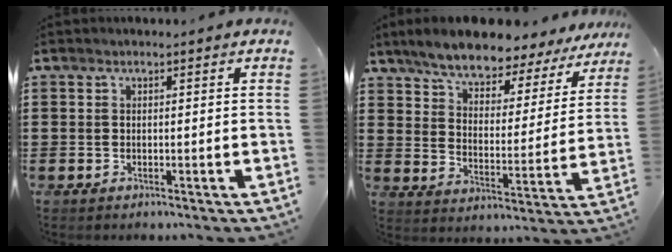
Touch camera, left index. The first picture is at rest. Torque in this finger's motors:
{"motor_torque": [1.75, -0.38, 1.05, 0.21]}